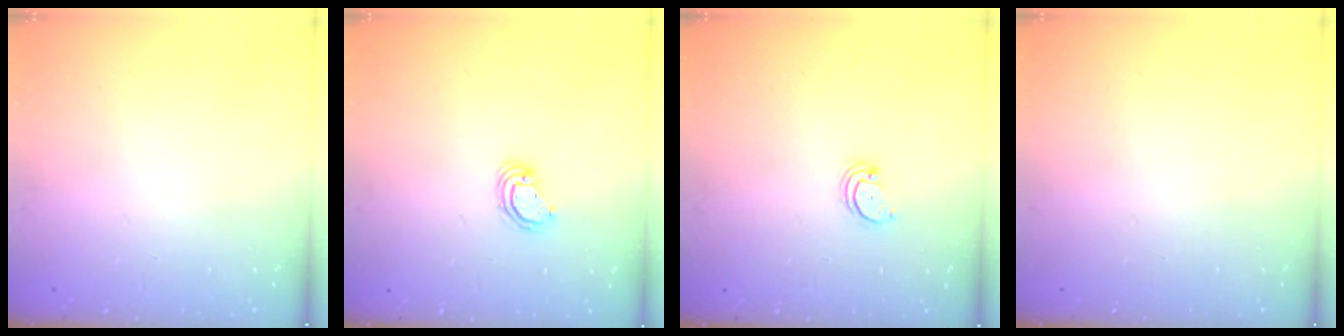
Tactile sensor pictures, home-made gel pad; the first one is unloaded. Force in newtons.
{"total": 3.9, "press": 3.9, "slide": 0.1}
{"total": 2.2, "press": 2.2, "slide": 0.2}
{"total": 0.0}